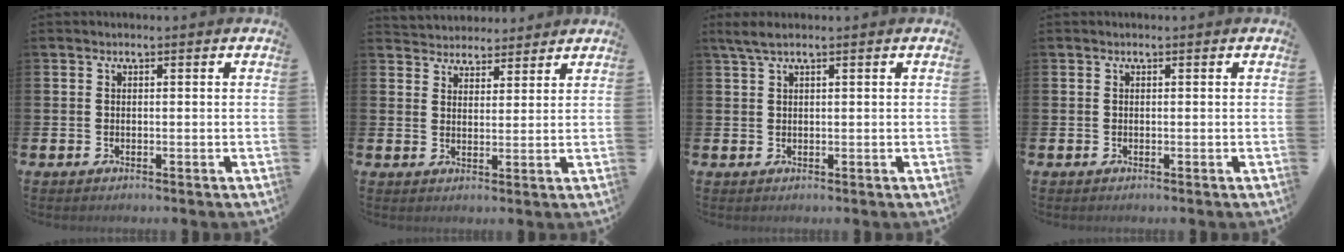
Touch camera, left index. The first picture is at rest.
{"total": 3.8, "force": [3.6, 1.1, -0.8], "torque": [-0.008, -0.014, 0.068]}
{"total": 2.0, "force": [1.3, 0.2, 1.5], "torque": [-0.038, 0.006, 0.024]}
{"total": 0.0}